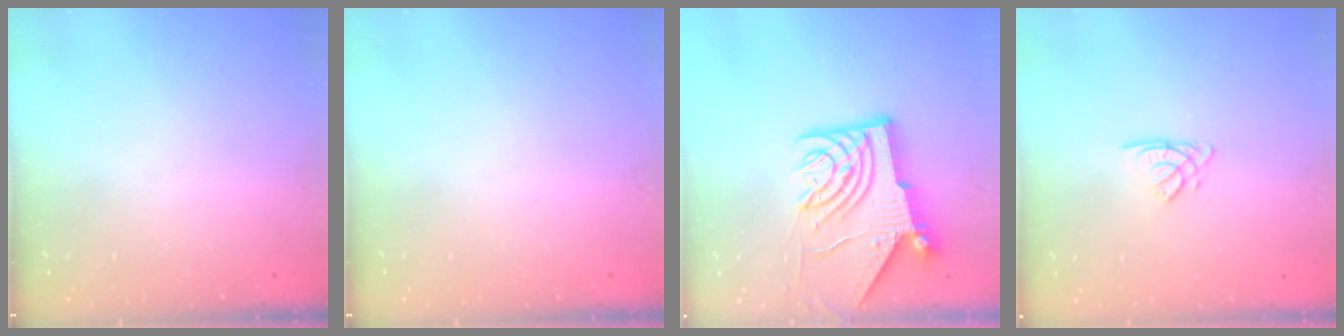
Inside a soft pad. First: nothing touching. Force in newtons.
{"total": 0.0}
{"total": 12.2, "press": 12.1, "slide": 1.5}
{"total": 2.7, "press": 2.7, "slide": 0.3}